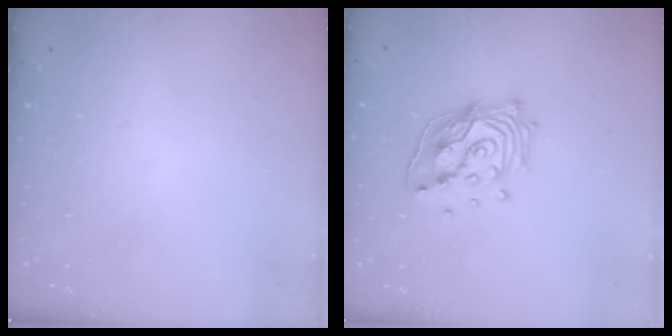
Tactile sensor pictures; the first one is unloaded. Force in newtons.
{"total": 15.9, "press": 15.1, "slide": 5.1}